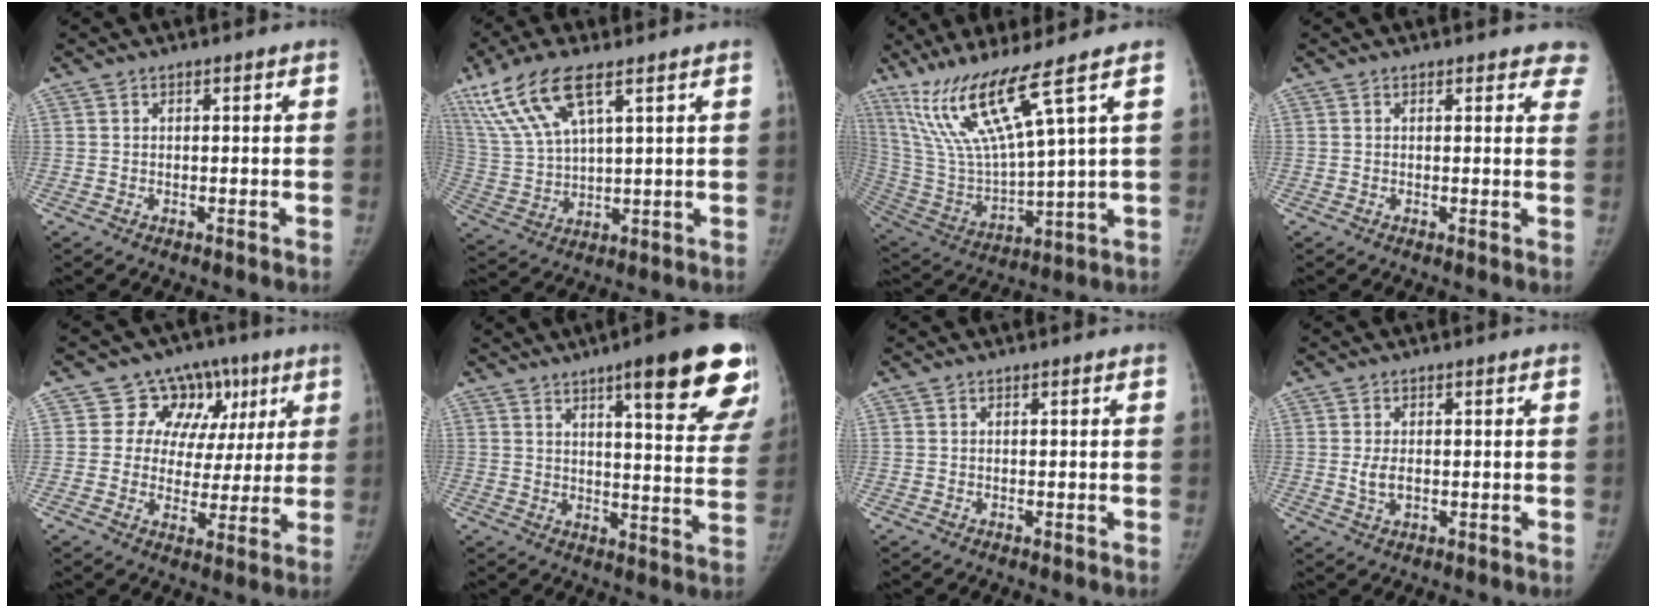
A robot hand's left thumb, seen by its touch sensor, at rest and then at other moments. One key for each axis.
{"total": 13.2, "fx": 7.5, "fy": 4.2, "fz": 10.0, "tx": -0.220, "ty": -0.018, "tz": 0.154}
{"total": 16.5, "fx": 9.7, "fy": 0.8, "fz": 13.4, "tx": -0.271, "ty": -0.050, "tz": 0.199}
{"total": 4.2, "fx": 3.7, "fy": 1.9, "fz": 0.8, "tx": 0.031, "ty": -0.016, "tz": 0.018}
{"total": 12.0, "fx": 4.8, "fy": 10.2, "fz": 4.1, "tx": 0.007, "ty": 0.002, "tz": 0.063}
{"total": 22.2, "fx": 12.7, "fy": 4.9, "fz": 17.6, "tx": -0.205, "ty": -0.039, "tz": 0.156}
{"total": 0.0}
{"total": 3.0, "fx": -0.2, "fy": 1.7, "fz": 2.5, "tx": -0.047, "ty": 0.000, "tz": -0.002}